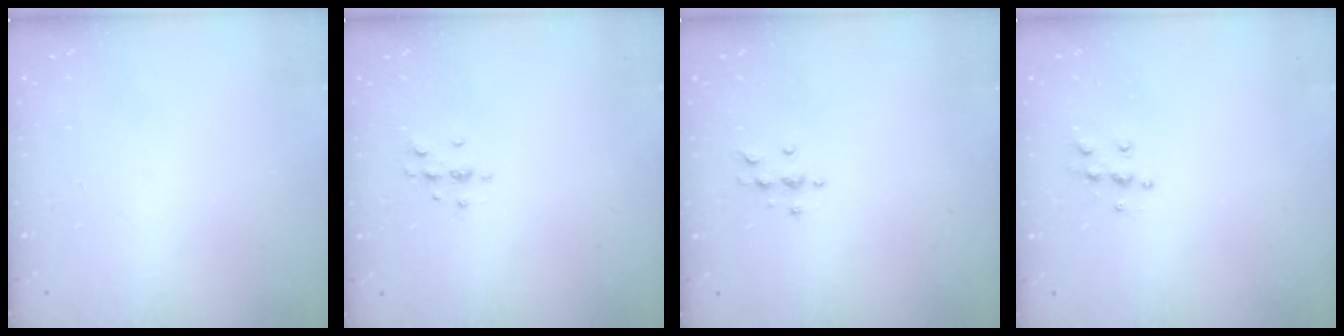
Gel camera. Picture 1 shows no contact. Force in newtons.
{"total": 4.3, "press": 4.2, "slide": 1.0}
{"total": 4.0, "press": 4.0, "slide": 0.5}
{"total": 6.4, "press": 6.4, "slide": 0.6}